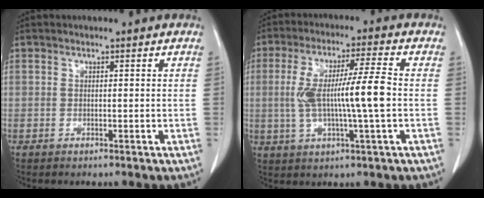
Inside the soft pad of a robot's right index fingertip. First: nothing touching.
{"total": 10.9, "force": [-0.4, 0.2, 10.9], "torque": [-0.214, 0.013, -0.007]}